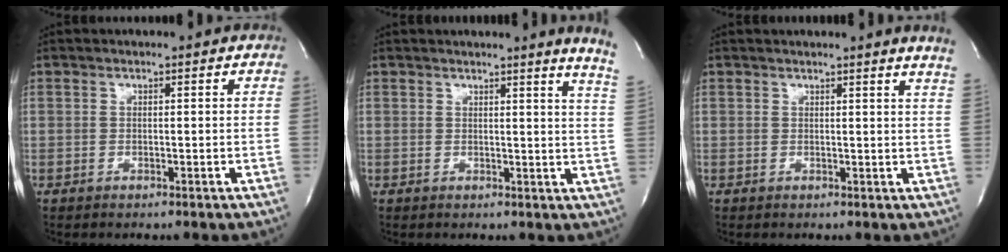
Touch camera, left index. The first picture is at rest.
{"total": 6.5, "force": [5.6, -1.8, 2.9], "torque": [-0.032, -0.059, 0.037]}
{"total": 4.4, "force": [3.9, -1.2, 1.7], "torque": [-0.022, -0.026, 0.023]}